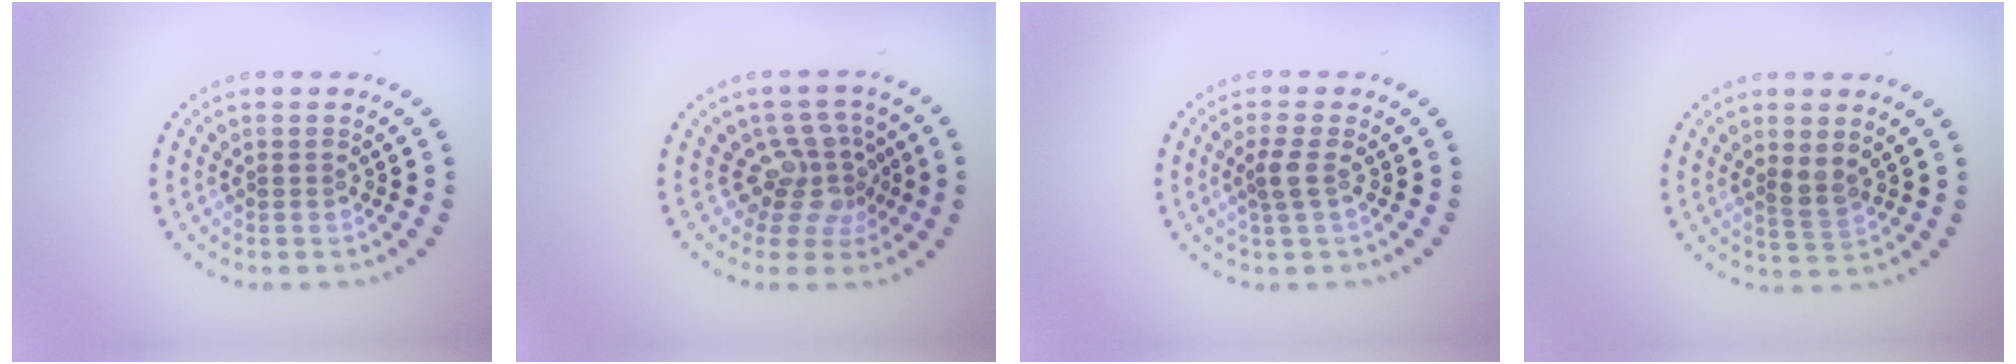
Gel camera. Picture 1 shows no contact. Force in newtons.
{"total": 3.6, "press": 2.6, "slide": 2.5}
{"total": 1.7, "press": 1.4, "slide": 1.0}
{"total": 1.8, "press": 1.5, "slide": 0.9}